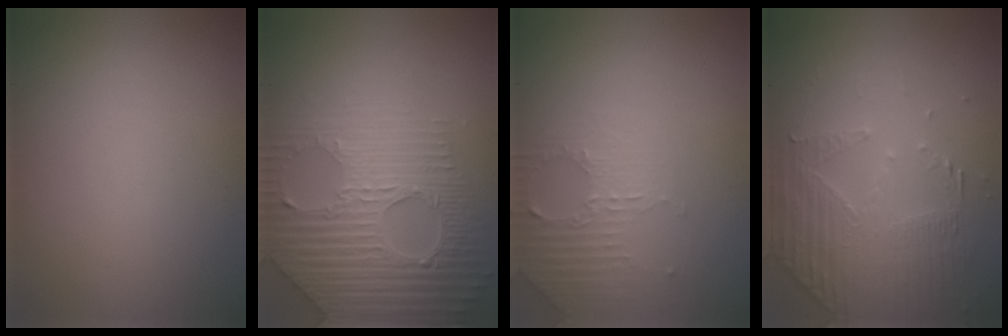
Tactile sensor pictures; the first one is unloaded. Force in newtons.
{"total": 7.8, "press": 5.6, "slide": 5.4}
{"total": 2.6, "press": 2.5, "slide": 0.7}
{"total": 4.7, "press": 3.5, "slide": 3.2}